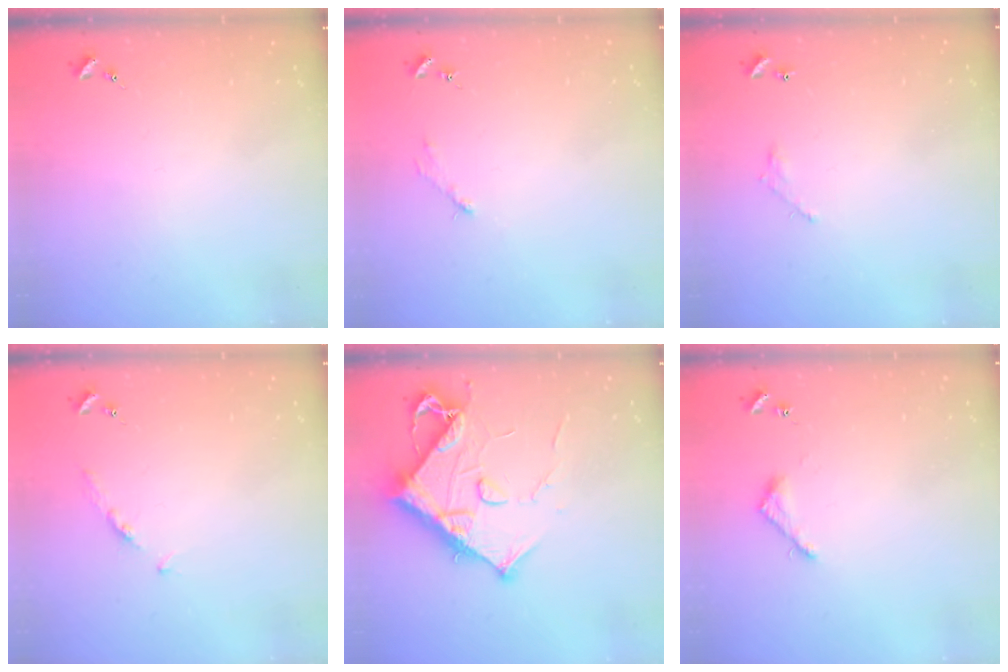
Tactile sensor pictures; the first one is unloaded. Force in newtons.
{"total": 2.6, "press": 2.6, "slide": 0.3}
{"total": 4.3, "press": 4.3, "slide": 0.2}
{"total": 3.5, "press": 3.5, "slide": 0.5}
{"total": 13.1, "press": 13.1, "slide": 1.4}
{"total": 3.6, "press": 3.6, "slide": 0.4}